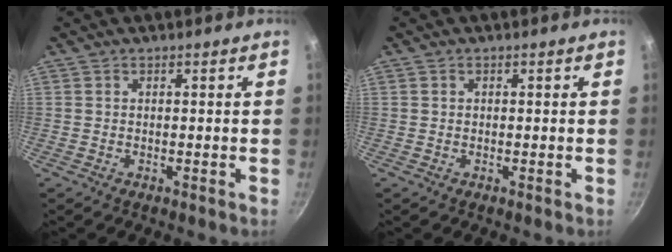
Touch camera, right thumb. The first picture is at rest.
{"total": 0.0}